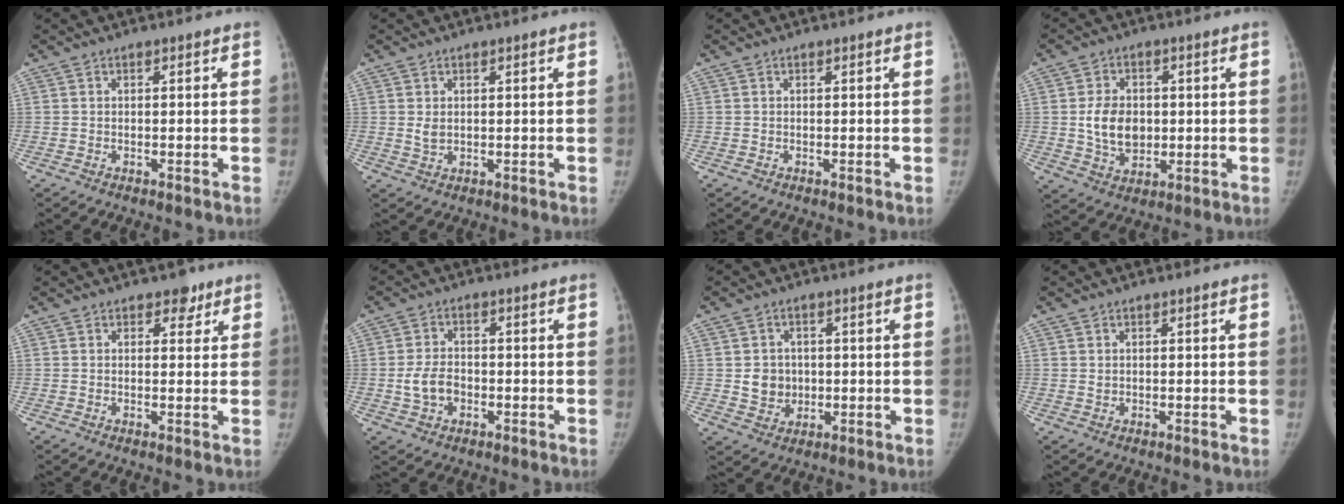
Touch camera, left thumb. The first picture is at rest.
{"total": 1.9, "force": [0.5, 1.3, 1.4], "torque": [-0.021, -0.006, 0.014]}
{"total": 0.0}
{"total": 8.7, "force": [0.4, 6.5, 5.9], "torque": [-0.079, -0.007, 0.013]}
{"total": 2.7, "force": [1.7, 1.8, 1.0], "torque": [0.007, -0.008, 0.019]}
{"total": 5.3, "force": [-1.2, 3.8, 3.5], "torque": [-0.062, 0.013, -0.021]}
{"total": 5.6, "force": [0.2, 5.1, 2.3], "torque": [-0.013, 0.001, 0.009]}
{"total": 0.7, "force": [0.2, 0.5, 0.4], "torque": [-0.004, -0.002, 0.006]}